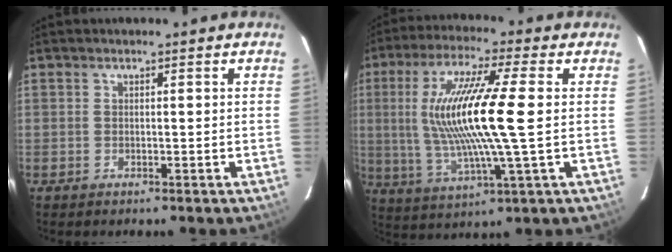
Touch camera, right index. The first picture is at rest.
{"total": 17.0, "force": [1.3, 1.6, 16.9], "torque": [-0.321, -0.001, 0.029]}